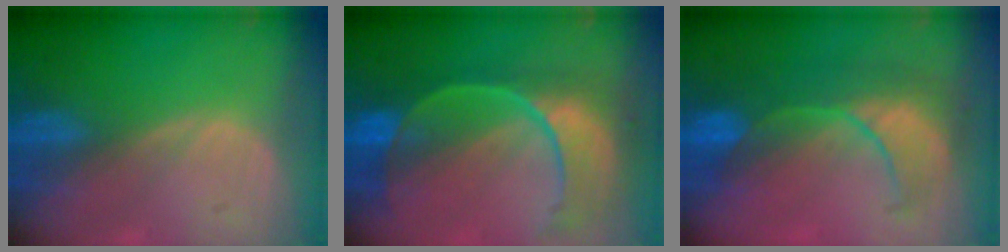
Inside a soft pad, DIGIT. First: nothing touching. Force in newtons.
{"total": 11.2, "press": 9.3, "slide": 6.1}
{"total": 8.7, "press": 8.5, "slide": 2.1}